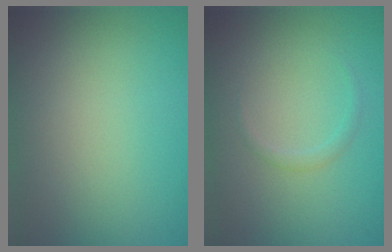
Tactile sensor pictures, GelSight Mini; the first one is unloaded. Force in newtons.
{"total": 0.8, "press": 0.8, "slide": 0.1}